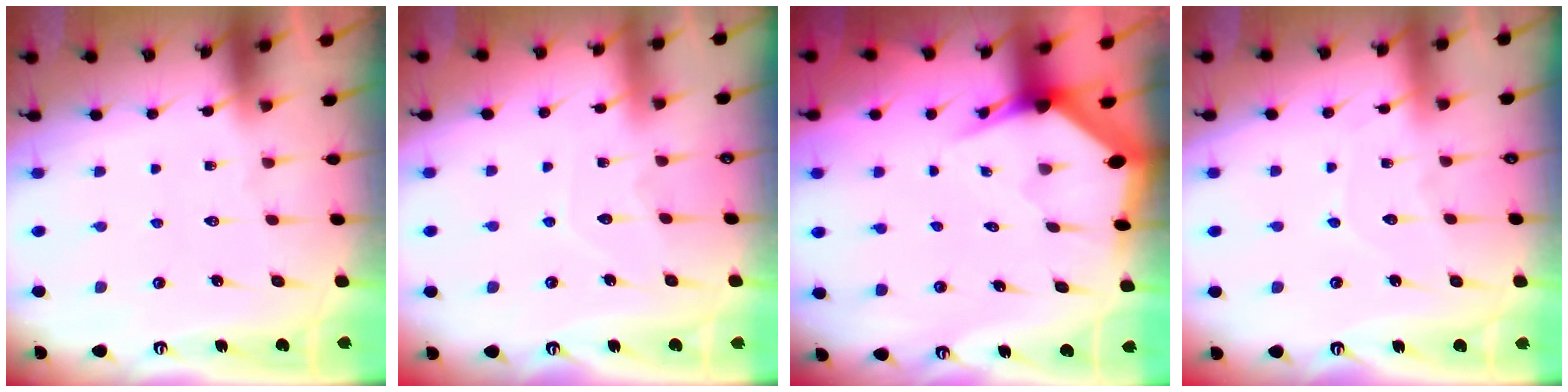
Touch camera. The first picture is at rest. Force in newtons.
{"total": 4.2, "press": 4.2, "slide": 0.3}
{"total": 3.4, "press": 3.4, "slide": 0.2}
{"total": 5.3, "press": 5.3, "slide": 0.6}